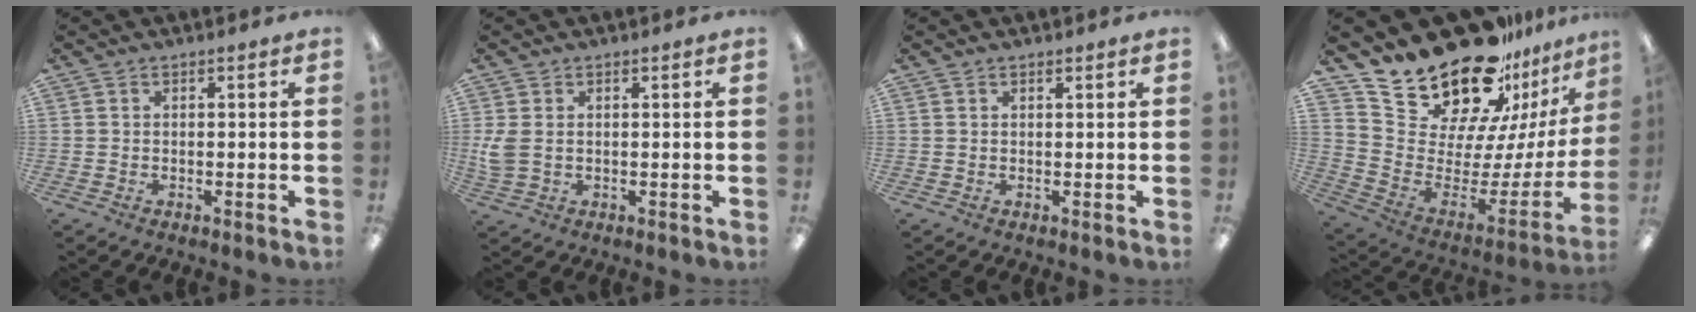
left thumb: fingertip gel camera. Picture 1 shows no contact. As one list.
[{"total": 4.1, "force": [0.5, 2.8, 2.9], "torque": [-0.063, -0.002, 0.005]}, {"total": 0.6, "force": [0.5, 0.1, 0.1], "torque": [-0.003, 0.000, 0.010]}, {"total": 24.9, "force": [20.6, 10.4, 9.5], "torque": [-0.169, -0.165, 0.379]}]